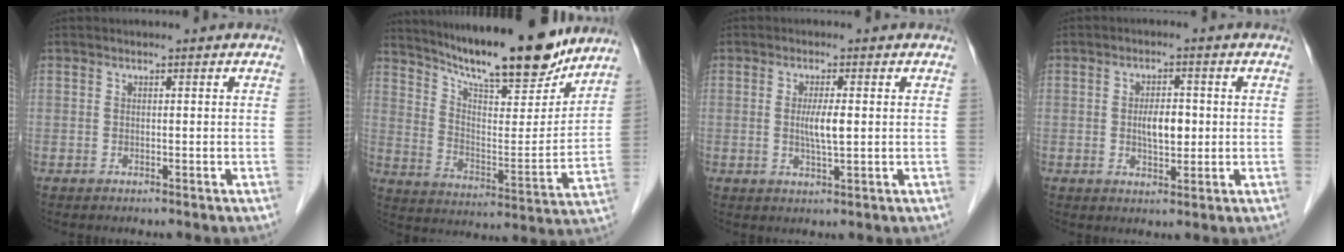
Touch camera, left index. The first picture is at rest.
{"total": 20.1, "force": [17.5, 2.7, 9.6], "torque": [-0.157, -0.019, 0.269]}
{"total": 3.4, "force": [0.0, 0.3, 3.4], "torque": [-0.066, -0.007, 0.002]}
{"total": 4.2, "force": [-0.2, 1.9, 3.7], "torque": [-0.065, -0.001, 0.001]}